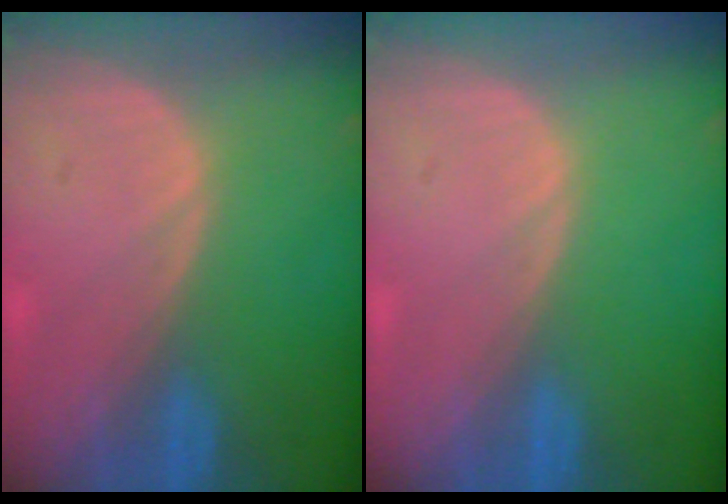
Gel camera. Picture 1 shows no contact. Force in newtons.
{"total": 0.0}